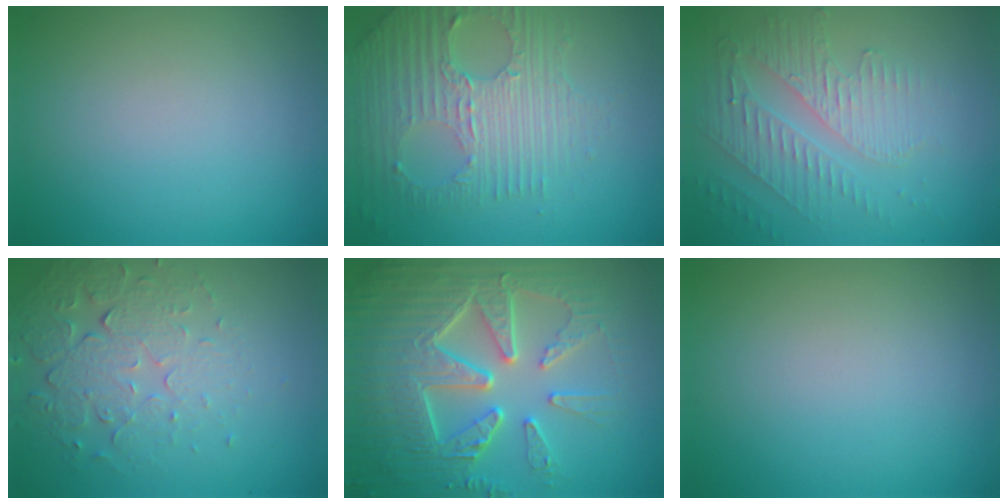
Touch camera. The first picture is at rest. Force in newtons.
{"total": 6.5, "press": 4.5, "slide": 4.7}
{"total": 4.3, "press": 3.1, "slide": 2.9}
{"total": 5.5, "press": 3.6, "slide": 4.1}
{"total": 8.8, "press": 6.4, "slide": 6.0}
{"total": 0.0}